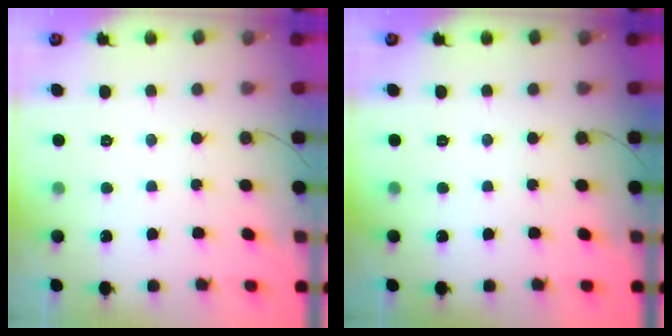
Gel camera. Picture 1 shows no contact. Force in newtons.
{"total": 0.0}